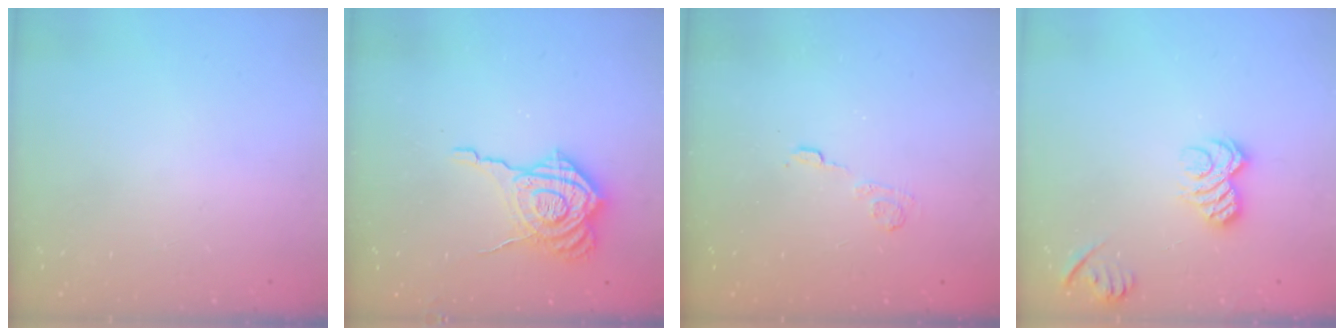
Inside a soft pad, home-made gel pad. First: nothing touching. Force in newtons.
{"total": 13.1, "press": 13.1, "slide": 0.9}
{"total": 3.5, "press": 3.2, "slide": 1.4}
{"total": 8.7, "press": 8.7, "slide": 0.3}